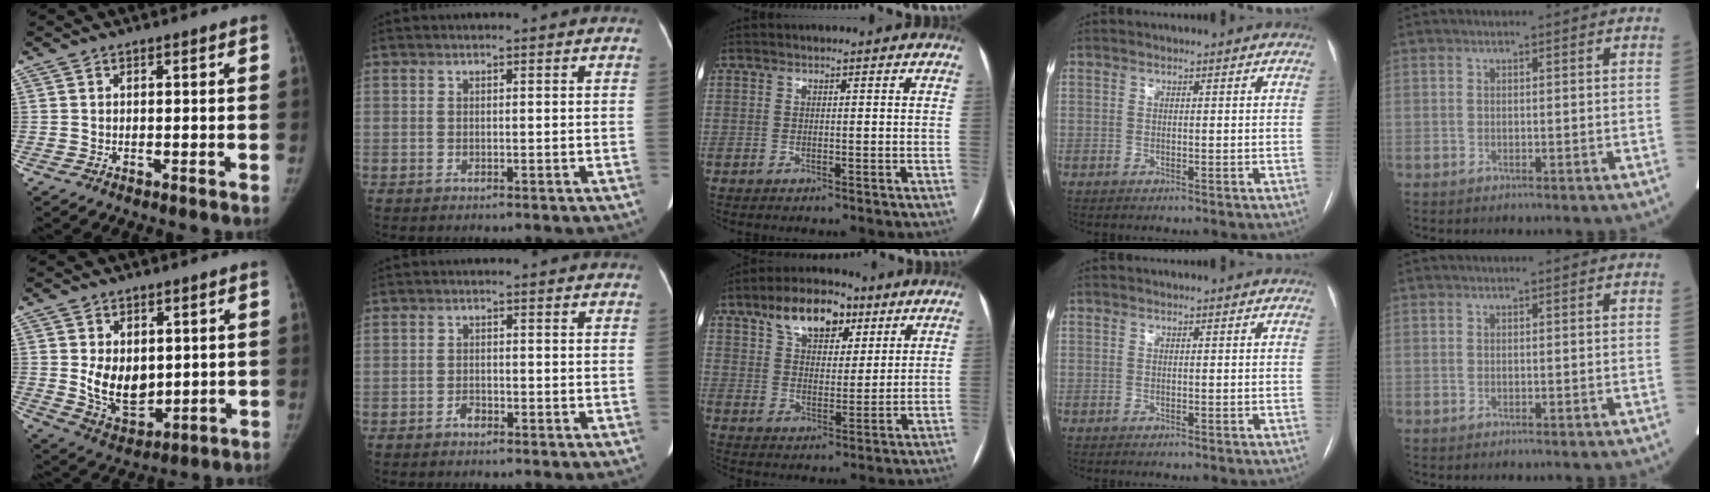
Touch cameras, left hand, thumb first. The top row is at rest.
{"thumb": {"total": 9.6, "force": [1.2, 6.4, 7.0], "torque": [-0.085, -0.025, 0.043]}, "index": {"total": 1.3, "force": [-1.0, 0.7, 0.5], "torque": [-0.008, 0.002, -0.015]}, "middle": {"total": 10.4, "force": [6.0, 5.6, 6.3], "torque": [-0.106, 0.024, 0.103]}}